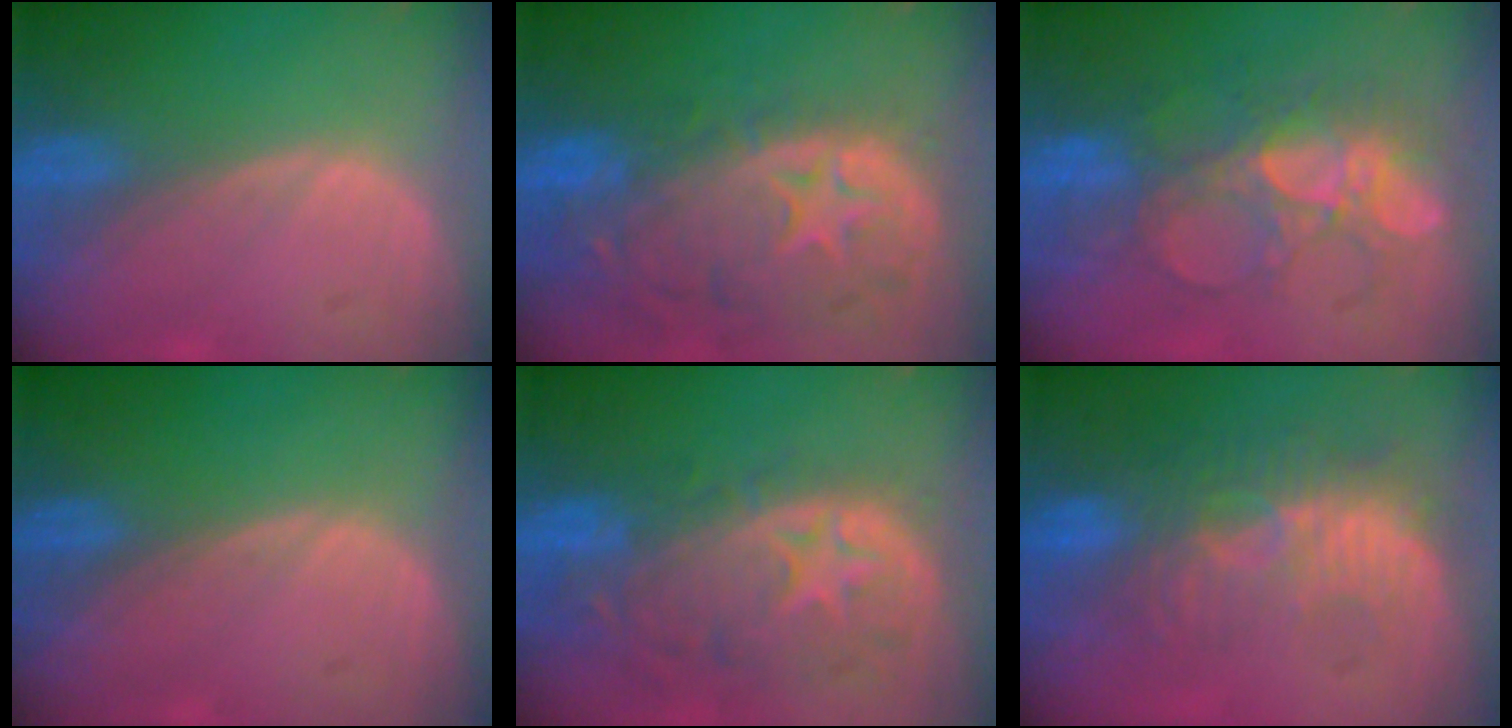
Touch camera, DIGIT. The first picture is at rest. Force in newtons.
{"total": 13.3, "press": 11.1, "slide": 7.4}
{"total": 8.6, "press": 8.3, "slide": 2.2}
{"total": 0.0}
{"total": 11.8, "press": 10.1, "slide": 6.1}
{"total": 9.4, "press": 8.7, "slide": 3.7}